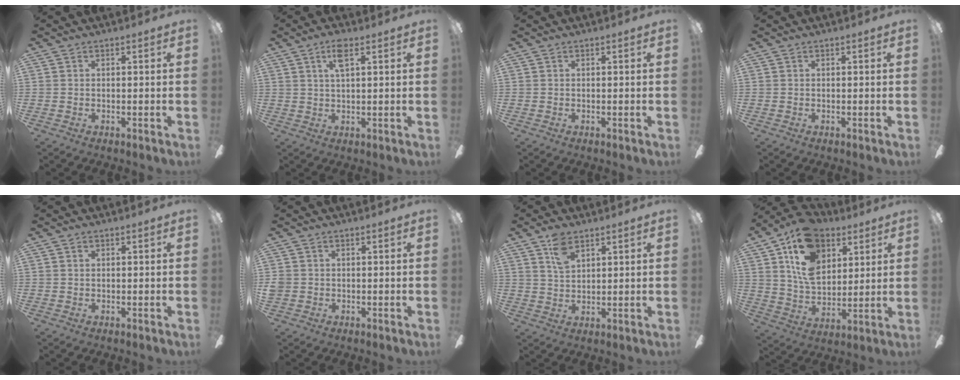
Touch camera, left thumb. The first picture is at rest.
{"total": 5.1, "force": [2.7, 1.6, 4.0], "torque": [-0.079, 0.002, 0.044]}
{"total": 0.0}
{"total": 0.0}
{"total": 0.8, "force": [0.3, 0.6, 0.4], "torque": [-0.010, 0.005, 0.006]}
{"total": 1.7, "force": [0.0, 1.6, 0.5], "torque": [-0.009, 0.005, -0.002]}
{"total": 6.0, "force": [3.7, 3.0, 3.6], "torque": [-0.073, 0.000, 0.069]}
{"total": 17.2, "force": [8.9, 11.4, 9.3], "torque": [-0.176, -0.027, 0.167]}